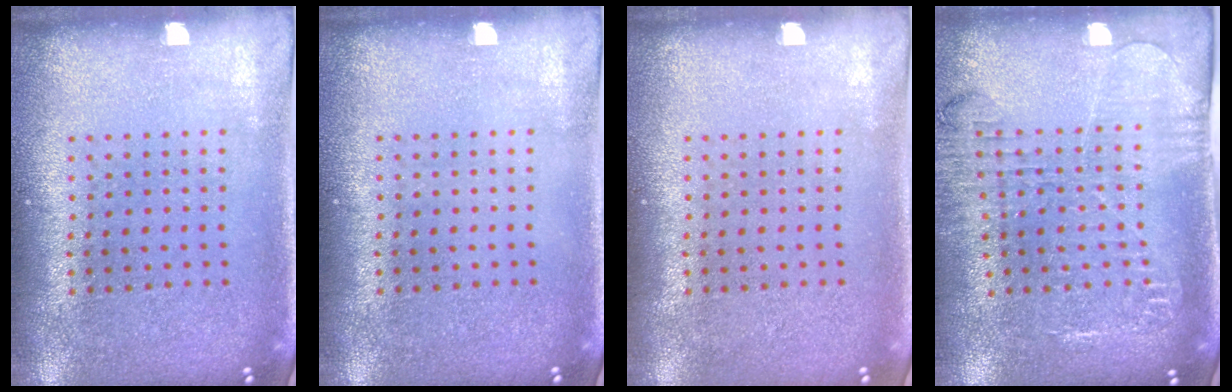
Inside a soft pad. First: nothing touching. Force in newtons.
{"total": 0.0}
{"total": 0.0}
{"total": 1.9, "press": 1.9, "slide": 0.1}